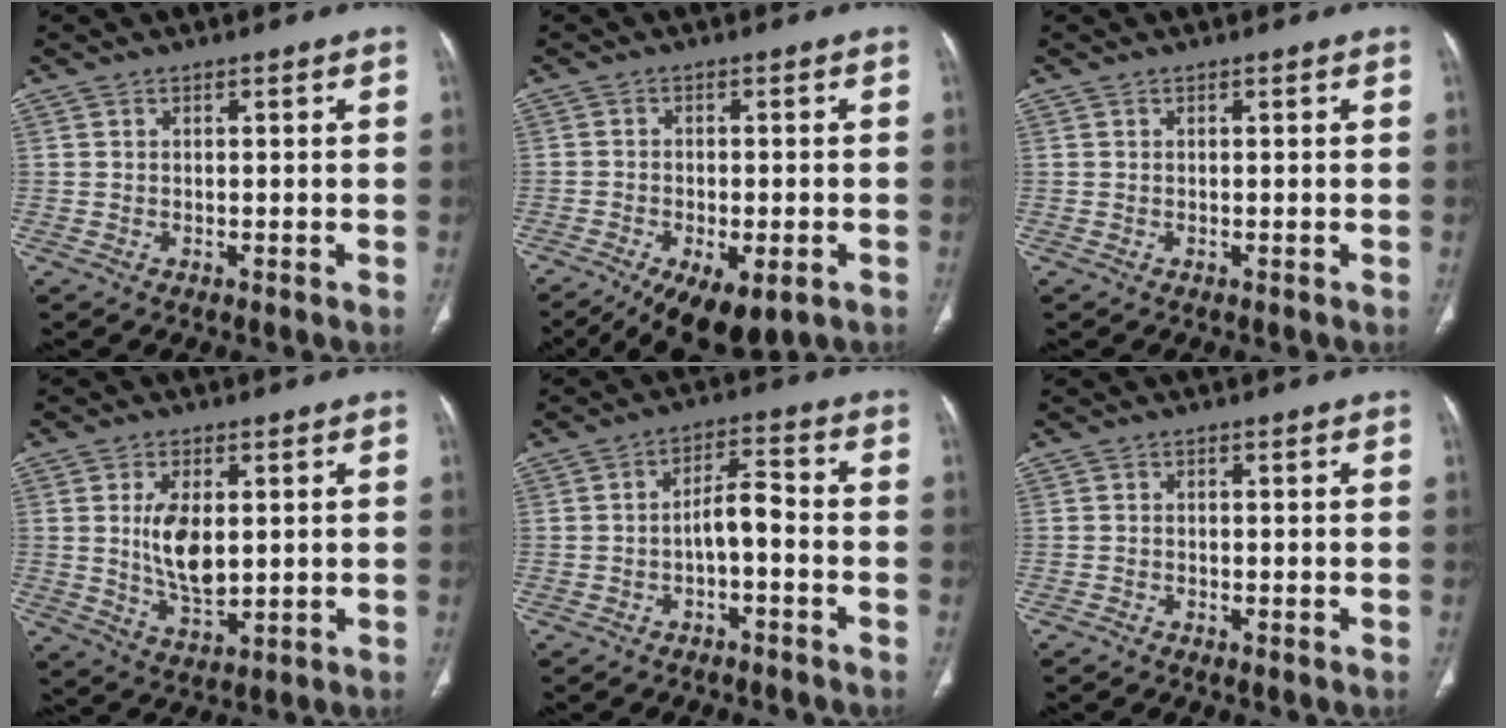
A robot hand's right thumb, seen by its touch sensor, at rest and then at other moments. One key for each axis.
{"total": 13.1, "fx": -7.2, "fy": 6.0, "fz": 9.2, "tx": -0.153, "ty": 0.002, "tz": -0.104}
{"total": 0.0}
{"total": 8.9, "fx": 1.2, "fy": 4.6, "fz": 7.6, "tx": -0.132, "ty": -0.017, "tz": 0.032}
{"total": 5.3, "fx": -2.0, "fy": 2.1, "fz": 4.4, "tx": -0.071, "ty": 0.038, "tz": -0.034}
{"total": 0.7, "fx": -0.5, "fy": 0.3, "fz": 0.3, "tx": -0.008, "ty": -0.001, "tz": -0.014}